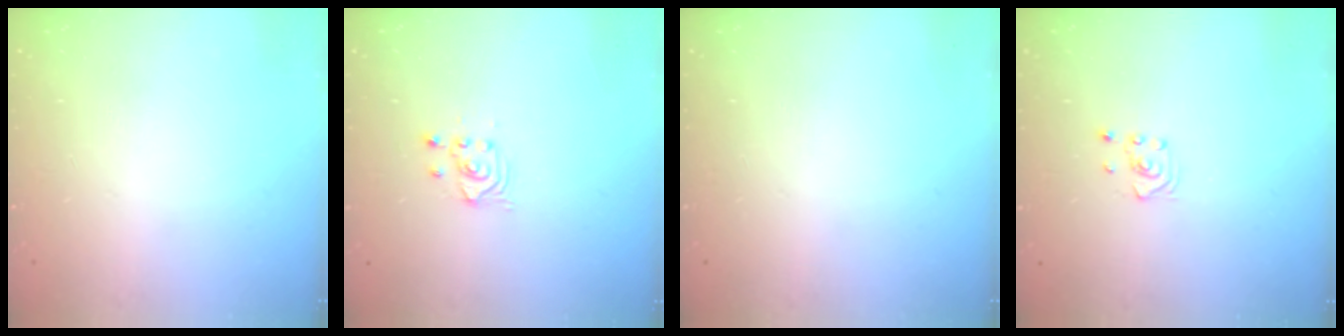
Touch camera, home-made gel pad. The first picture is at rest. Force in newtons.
{"total": 2.7, "press": 2.7, "slide": 0.3}
{"total": 0.0}
{"total": 2.6, "press": 2.4, "slide": 1.0}